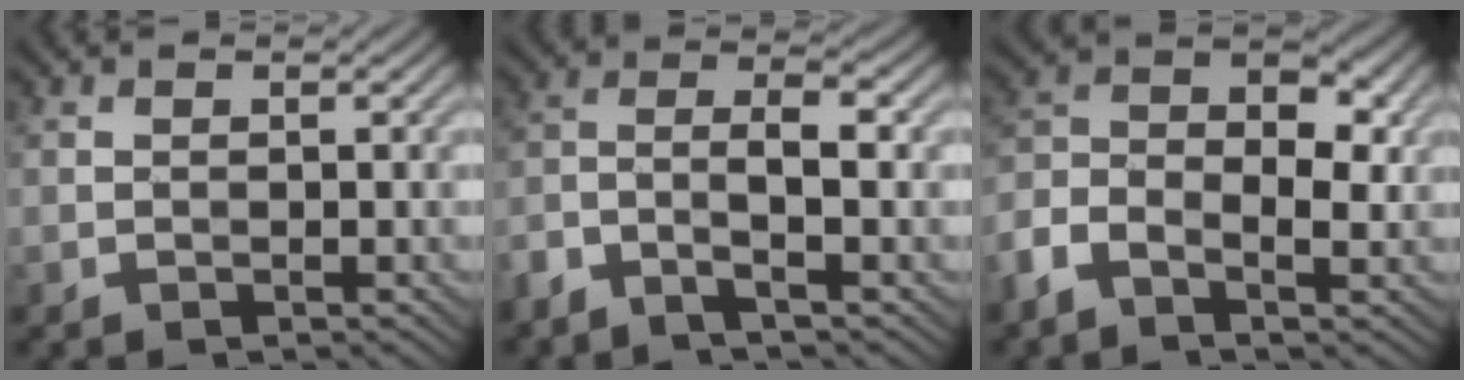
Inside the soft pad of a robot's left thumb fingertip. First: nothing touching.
{"total": 5.2, "force": [-3.0, 1.3, 4.1], "torque": [-0.084, 0.006, -0.072]}
{"total": 8.7, "force": [-2.5, 5.3, 6.4], "torque": [-0.127, 0.002, -0.065]}